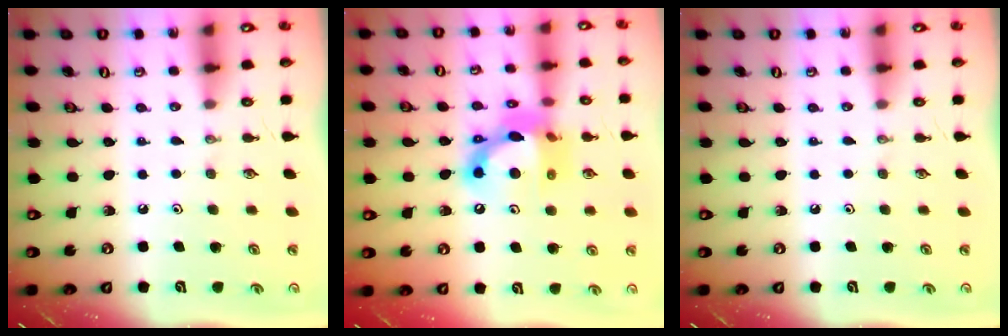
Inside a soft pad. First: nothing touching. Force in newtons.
{"total": 14.1, "press": 14.1, "slide": 1.1}
{"total": 0.0}